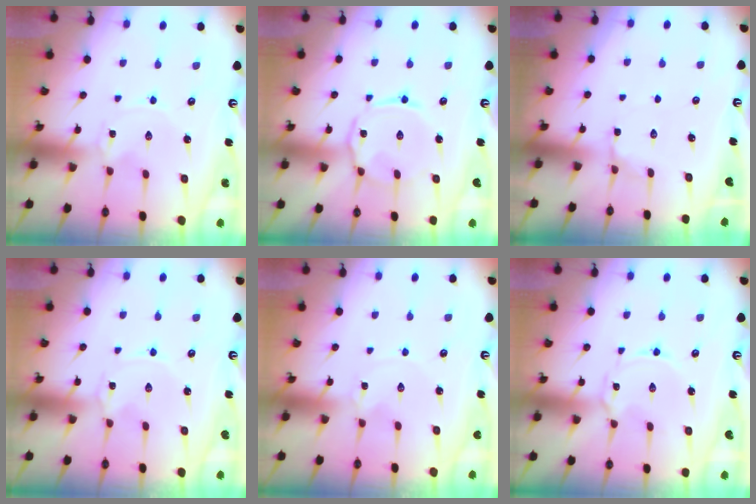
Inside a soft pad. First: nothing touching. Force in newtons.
{"total": 5.9, "press": 5.9, "slide": 0.4}
{"total": 2.9, "press": 2.5, "slide": 1.5}
{"total": 0.0}
{"total": 0.0}
{"total": 1.8, "press": 1.7, "slide": 0.4}